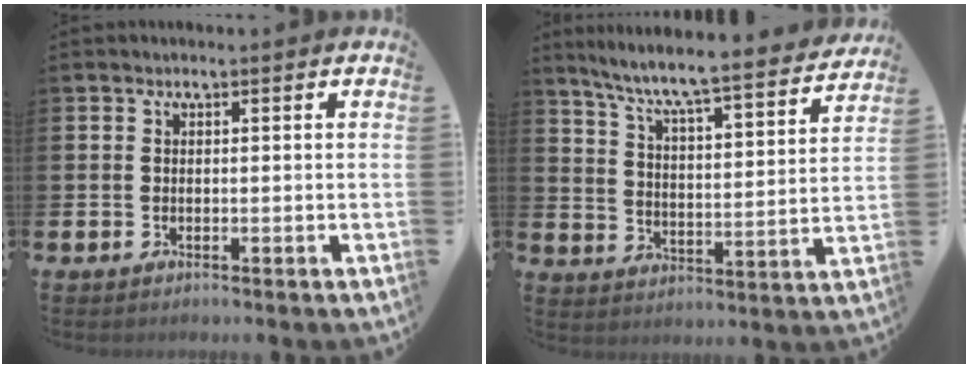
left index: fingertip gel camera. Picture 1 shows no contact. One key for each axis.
{"total": 7.5, "fx": 6.9, "fy": 0.3, "fz": 3.1, "tx": -0.084, "ty": -0.060, "tz": 0.109}